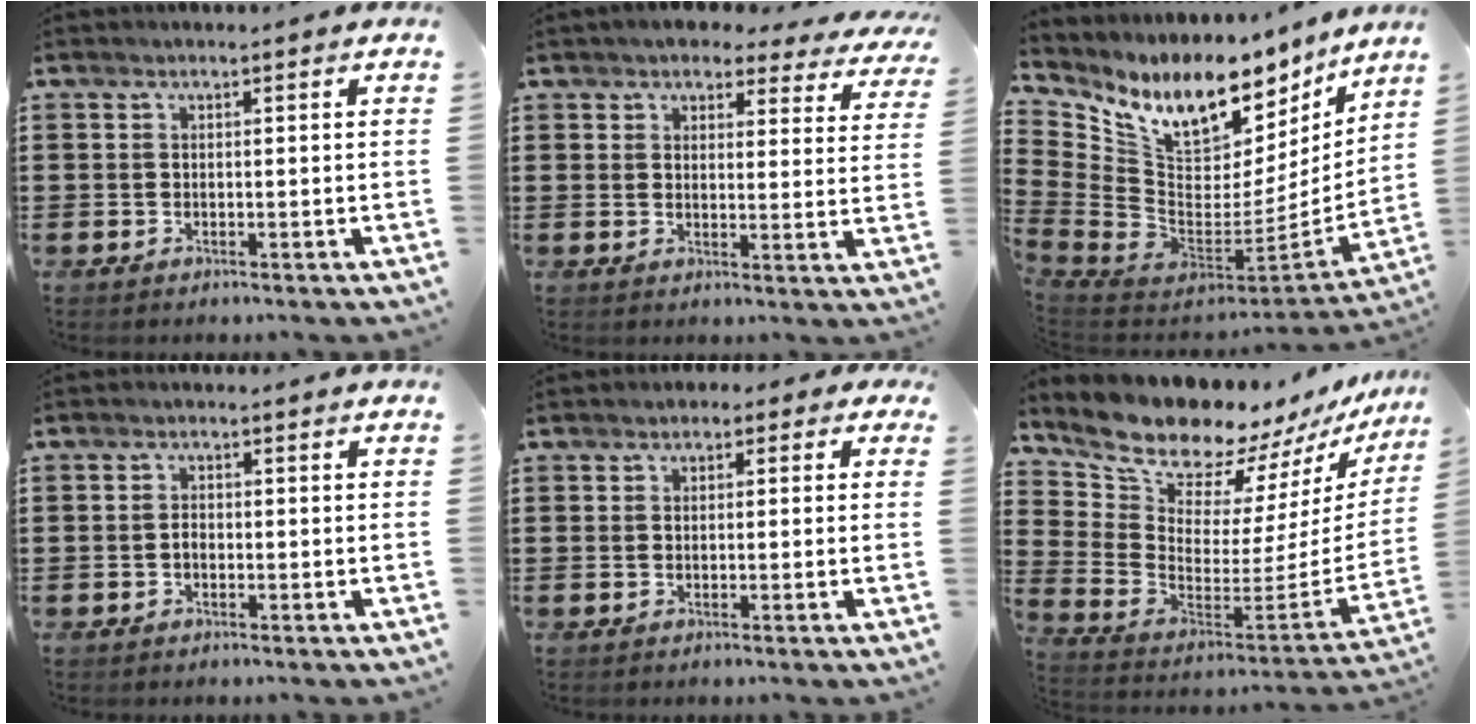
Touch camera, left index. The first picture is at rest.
{"total": 4.2, "force": [3.9, 1.0, 1.2], "torque": [-0.033, -0.018, 0.067]}
{"total": 11.8, "force": [7.9, 6.1, 6.2], "torque": [-0.137, -0.062, 0.142]}
{"total": 1.4, "force": [-0.4, 0.9, 1.0], "torque": [-0.021, 0.002, -0.007]}
{"total": 2.0, "force": [1.3, 1.4, 0.7], "torque": [-0.014, 0.007, 0.021]}
{"total": 11.5, "force": [10.8, 3.3, 2.2], "torque": [-0.091, -0.087, 0.194]}